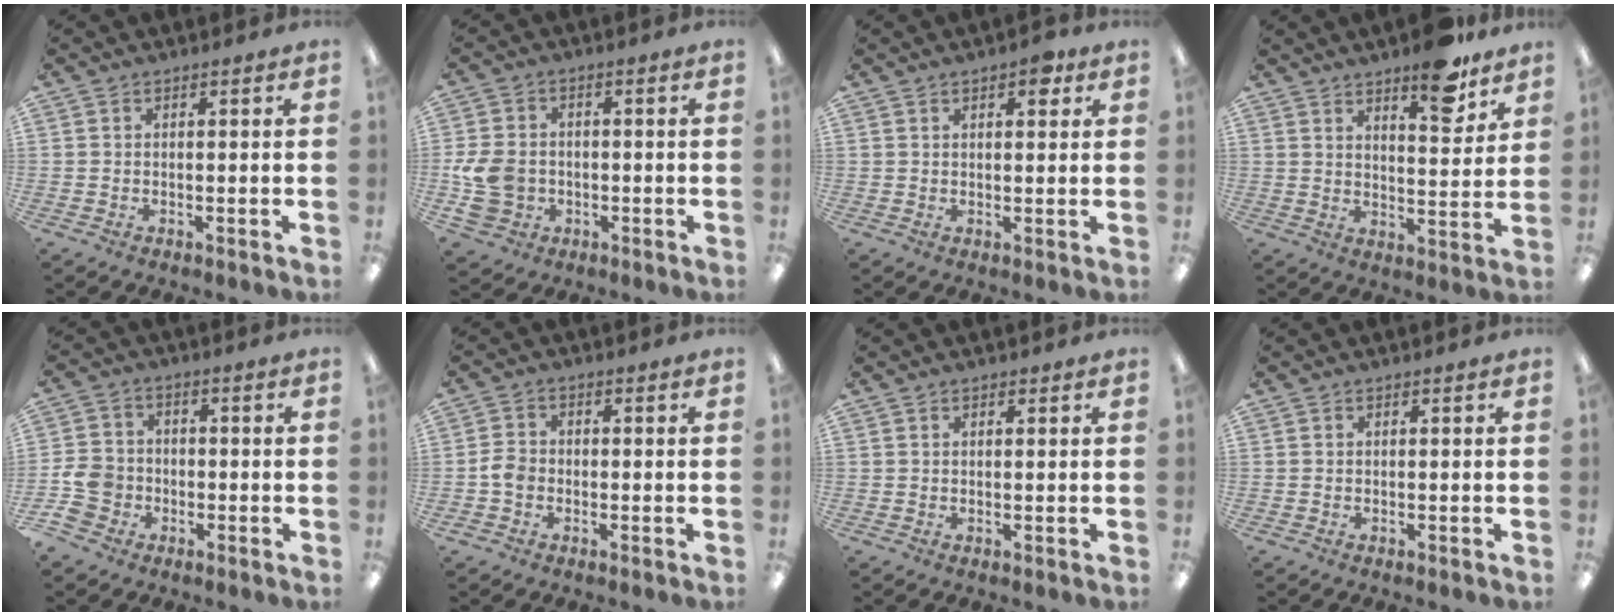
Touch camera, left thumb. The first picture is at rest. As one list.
[{"total": 9.9, "force": [-2.1, 8.1, 5.3], "torque": [-0.124, 0.016, -0.035]}, {"total": 4.0, "force": [2.2, 1.9, 2.8], "torque": [-0.034, -0.003, 0.033]}, {"total": 10.4, "force": [8.0, 3.2, 5.9], "torque": [-0.064, -0.051, 0.132]}, {"total": 8.0, "force": [-2.9, 6.8, 3.1], "torque": [-0.087, 0.021, -0.054]}, {"total": 3.8, "force": [-1.1, 3.1, 2.0], "torque": [-0.033, 0.009, -0.020]}, {"total": 0.7, "force": [0.5, 0.4, 0.2], "torque": [-0.004, 0.003, 0.008]}, {"total": 0.0}]